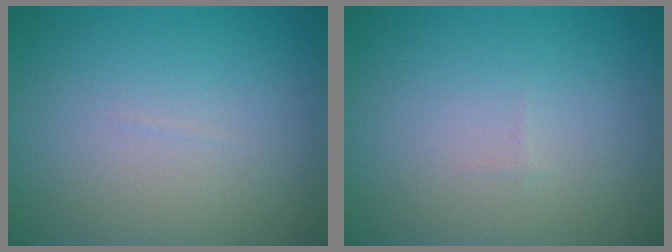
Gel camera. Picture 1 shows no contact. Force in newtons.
{"total": 0.0}